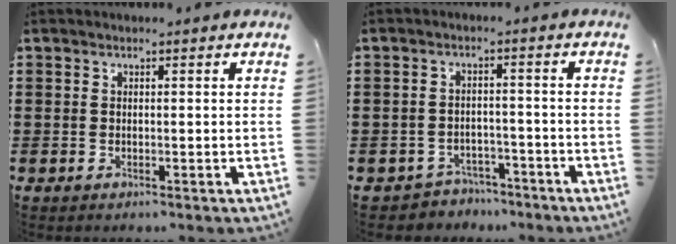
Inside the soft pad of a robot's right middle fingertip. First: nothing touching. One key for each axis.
{"total": 3.4, "fx": -3.3, "fy": 0.8, "fz": -0.4, "tx": -0.004, "ty": 0.002, "tz": -0.073}